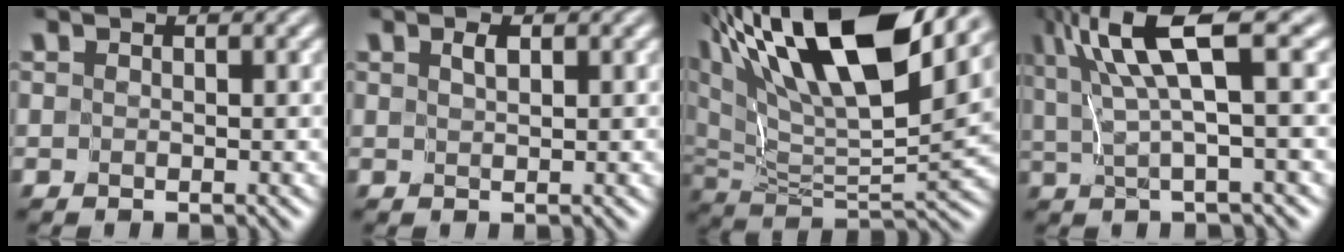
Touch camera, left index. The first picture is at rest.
{"total": 0.7, "force": [0.6, 0.1, 0.4], "torque": [-0.009, 0.002, 0.013]}
{"total": 15.2, "force": [8.9, 4.7, 11.4], "torque": [-0.222, 0.027, 0.163]}
{"total": 7.7, "force": [3.2, 1.2, 6.8], "torque": [-0.124, 0.013, 0.063]}